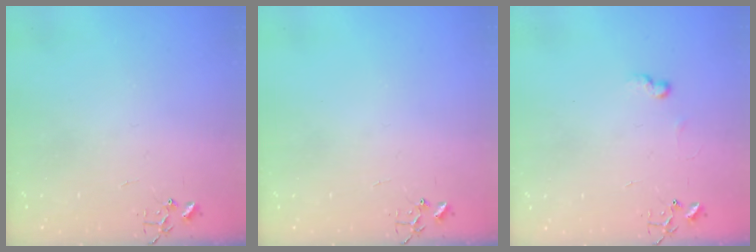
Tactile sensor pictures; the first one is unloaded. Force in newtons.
{"total": 0.0}
{"total": 5.9, "press": 5.9, "slide": 0.8}